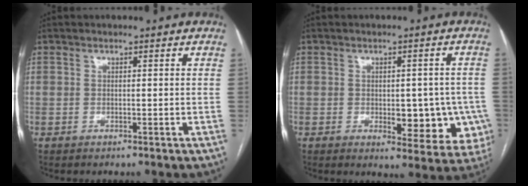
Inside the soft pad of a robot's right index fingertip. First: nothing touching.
{"total": 10.2, "force": [-2.3, 4.7, 8.7], "torque": [-0.089, 0.006, -0.016]}